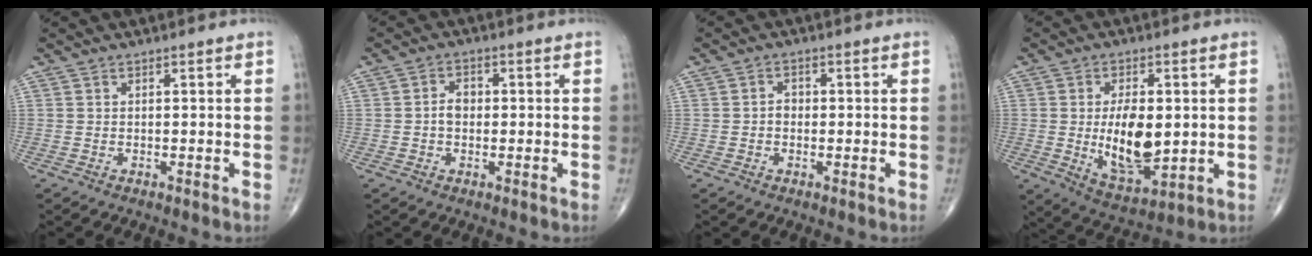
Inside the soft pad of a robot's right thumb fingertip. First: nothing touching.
{"total": 3.5, "force": [-0.2, 2.6, 2.3], "torque": [-0.030, 0.012, -0.009]}
{"total": 2.1, "force": [-0.3, 1.7, 1.2], "torque": [-0.009, 0.008, -0.008]}
{"total": 13.0, "force": [-0.2, 6.6, 11.2], "torque": [-0.170, -0.016, 0.011]}